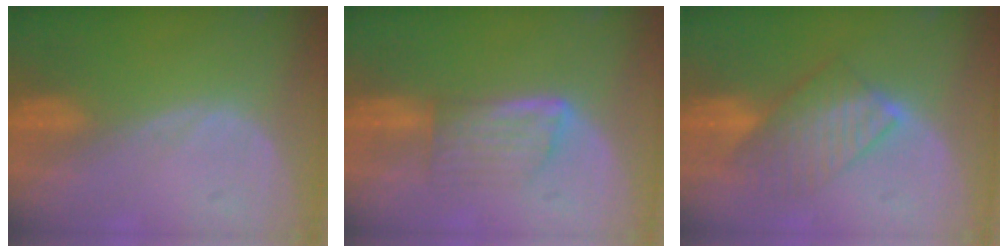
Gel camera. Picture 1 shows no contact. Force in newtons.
{"total": 5.7, "press": 5.3, "slide": 2.3}
{"total": 7.1, "press": 7.0, "slide": 1.5}